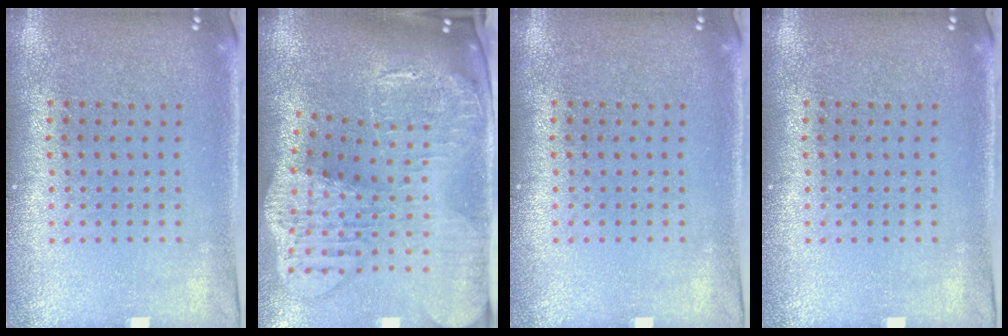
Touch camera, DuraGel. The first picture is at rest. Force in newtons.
{"total": 4.5, "press": 3.3, "slide": 3.0}
{"total": 0.0}
{"total": 0.0}